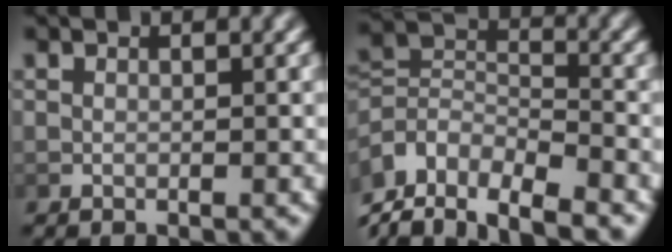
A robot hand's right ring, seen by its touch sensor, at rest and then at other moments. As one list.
[{"total": 11.0, "force": [-6.5, 7.7, 4.3], "torque": [-0.101, -0.045, -0.104]}]